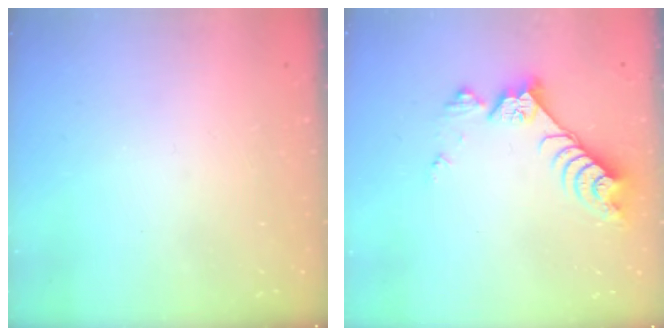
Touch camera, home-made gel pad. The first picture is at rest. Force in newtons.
{"total": 8.8, "press": 8.7, "slide": 0.2}